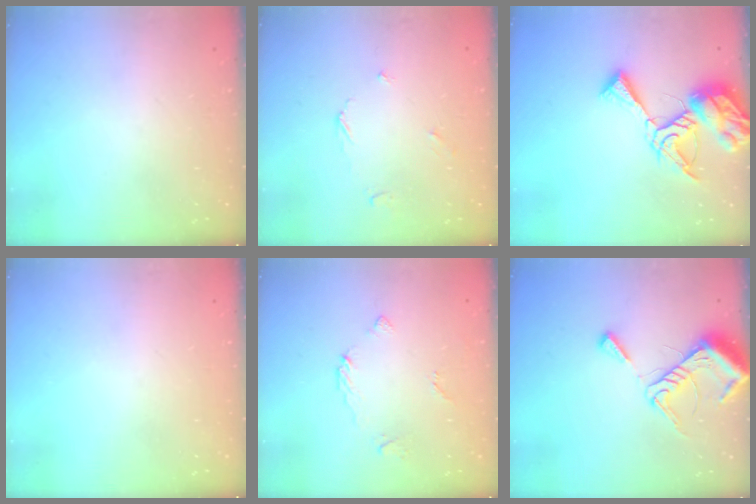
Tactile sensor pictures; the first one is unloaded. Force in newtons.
{"total": 3.5, "press": 3.5, "slide": 0.5}
{"total": 12.6, "press": 12.6, "slide": 1.2}
{"total": 0.0}
{"total": 3.9, "press": 3.9, "slide": 0.4}
{"total": 10.6, "press": 10.6, "slide": 1.1}